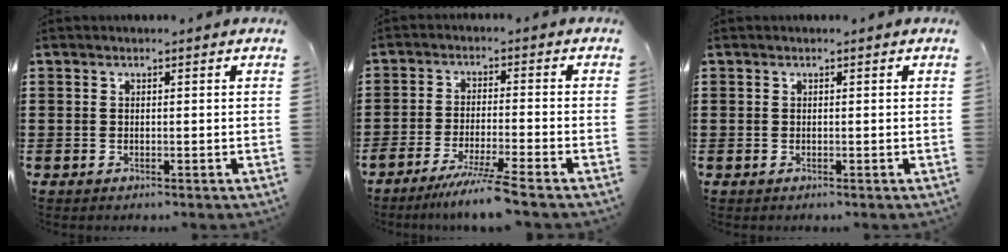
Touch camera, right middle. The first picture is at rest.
{"total": 5.5, "force": [-4.7, -0.7, 2.8], "torque": [-0.047, -0.018, -0.086]}
{"total": 0.0}